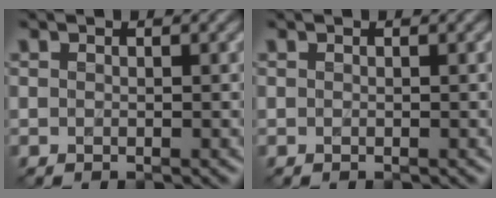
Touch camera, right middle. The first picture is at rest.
{"total": 0.0}